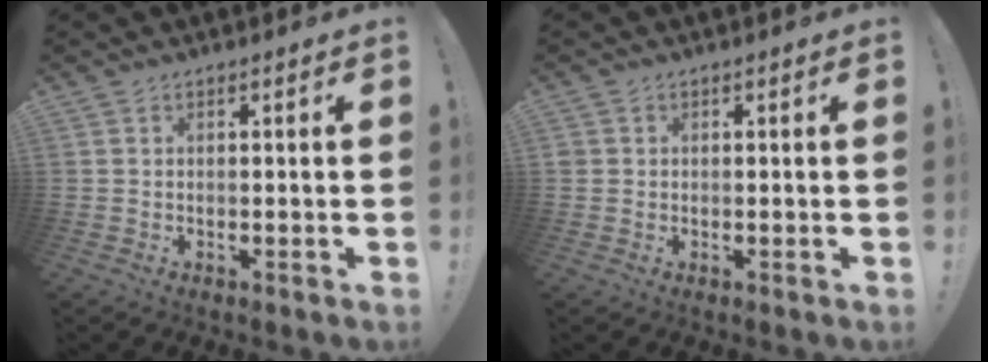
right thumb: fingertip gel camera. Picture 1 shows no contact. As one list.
[{"total": 1.1, "force": [0.3, 1.1, 0.2], "torque": [-0.006, 0.001, 0.007]}]